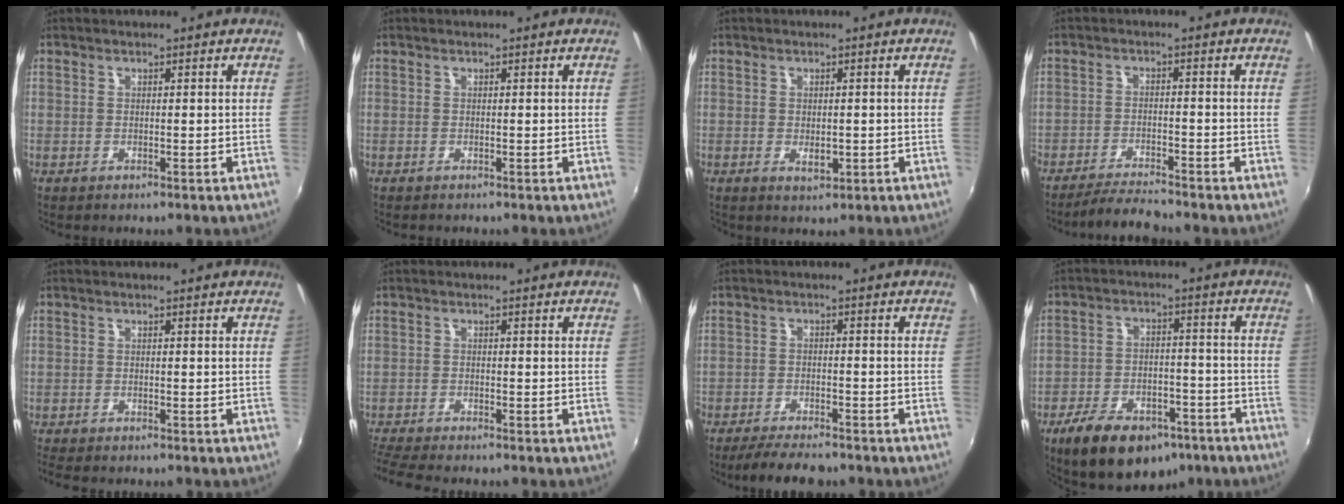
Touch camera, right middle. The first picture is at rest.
{"total": 0.0}
{"total": 2.3, "force": [-0.5, 1.4, 1.7], "torque": [-0.027, -0.003, -0.005]}
{"total": 6.4, "force": [-6.0, 0.3, 2.2], "torque": [-0.061, -0.010, -0.103]}
{"total": 3.4, "force": [-2.9, 0.6, 1.5], "torque": [-0.036, -0.021, -0.050]}
{"total": 6.4, "force": [-5.8, 0.3, 2.7], "torque": [-0.077, -0.028, -0.103]}
{"total": 7.7, "force": [-6.7, 1.7, 3.4], "torque": [-0.085, -0.013, -0.108]}
{"total": 17.6, "force": [-11.5, 9.0, 9.8], "torque": [-0.202, -0.005, -0.166]}